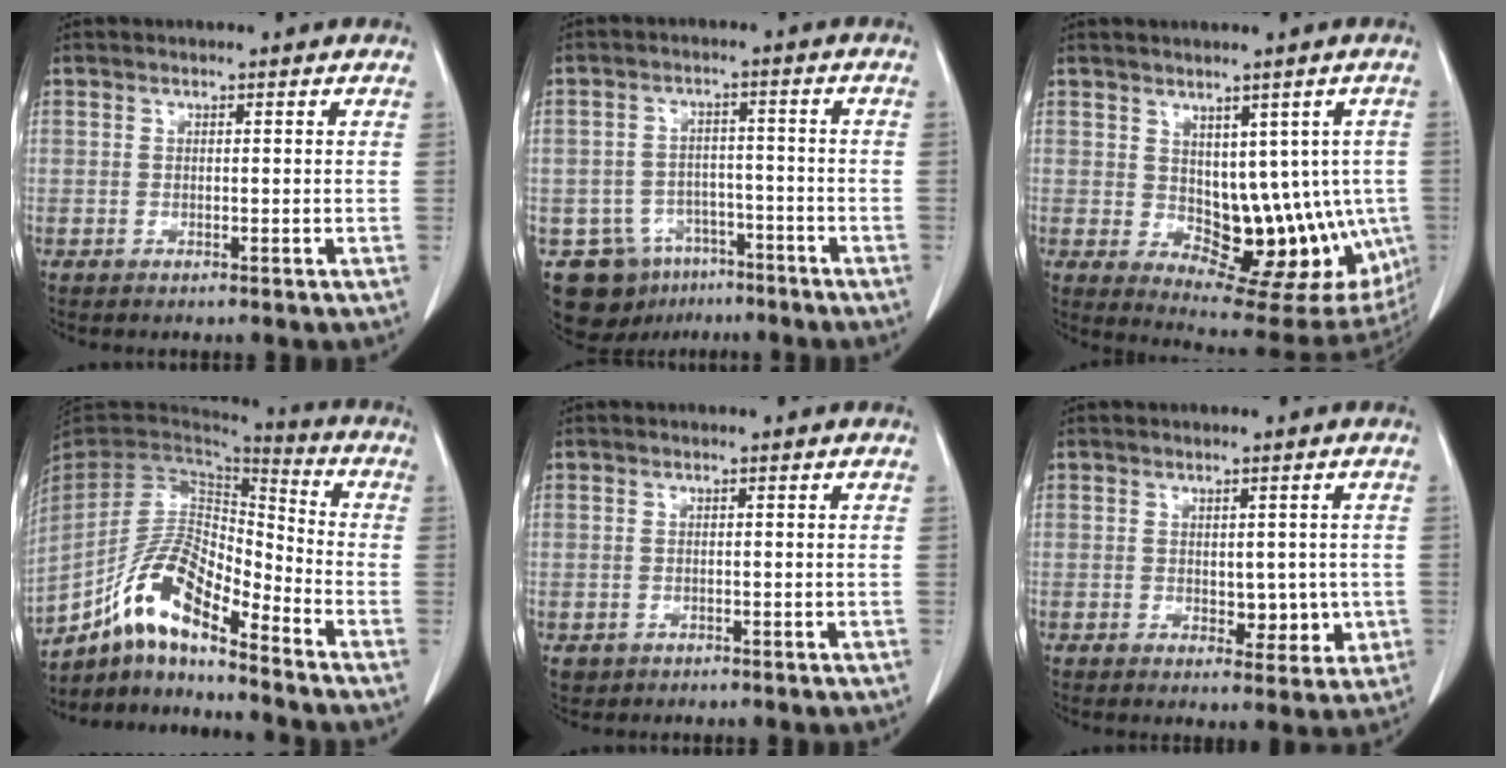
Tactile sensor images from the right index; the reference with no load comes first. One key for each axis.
{"total": 8.3, "fx": -4.9, "fy": 6.5, "fz": 1.3, "tx": -0.024, "ty": 0.017, "tz": -0.066}
{"total": 13.3, "fx": -0.6, "fy": 7.9, "fz": 10.7, "tx": -0.108, "ty": 0.001, "tz": 0.013}
{"total": 13.9, "fx": -9.2, "fy": 3.6, "fz": 9.7, "tx": -0.196, "ty": 0.019, "tz": -0.170}
{"total": 1.2, "fx": -0.6, "fy": 1.1, "fz": 0.1, "tx": -0.008, "ty": 0.003, "tz": -0.005}
{"total": 4.3, "fx": -0.2, "fy": 2.7, "fz": 3.3, "tx": -0.031, "ty": -0.004, "tz": 0.007}